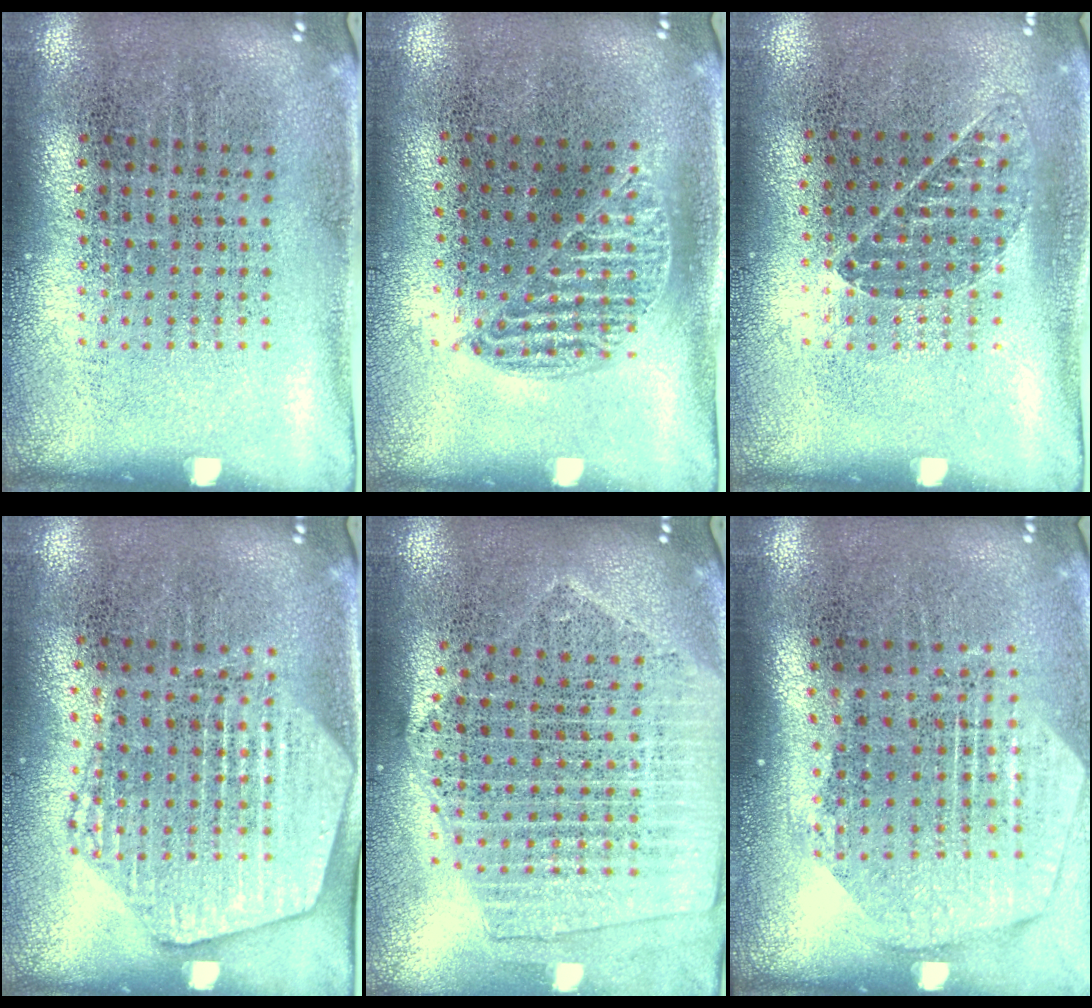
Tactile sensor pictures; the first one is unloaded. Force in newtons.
{"total": 0.9, "press": 0.8, "slide": 0.4}
{"total": 0.8, "press": 0.7, "slide": 0.3}
{"total": 1.9, "press": 1.8, "slide": 0.5}
{"total": 2.0, "press": 1.8, "slide": 0.9}
{"total": 1.9, "press": 1.7, "slide": 0.9}